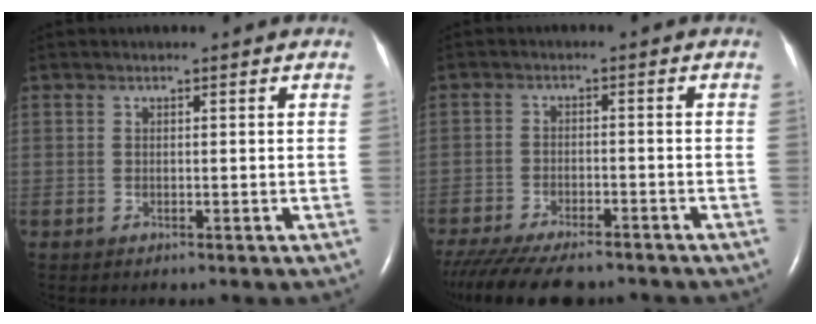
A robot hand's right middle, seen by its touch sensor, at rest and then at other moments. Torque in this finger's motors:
{"motor_torque": [1.08, -1.06, 0.16, 0.08]}